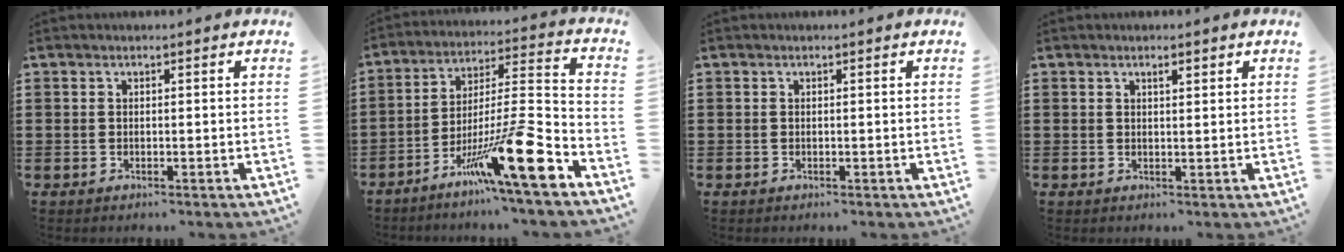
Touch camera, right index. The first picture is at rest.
{"total": 16.9, "force": [-10.6, 1.6, 13.1], "torque": [-0.213, 0.016, -0.178]}
{"total": 0.0}
{"total": 1.2, "force": [0.7, 0.3, 0.9], "torque": [-0.018, 0.002, 0.012]}